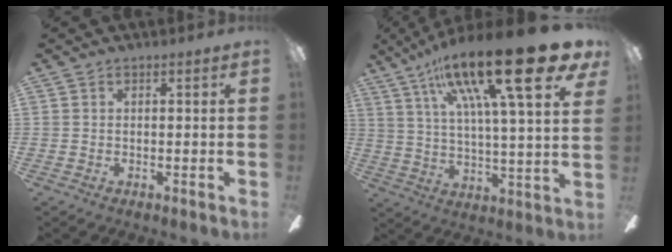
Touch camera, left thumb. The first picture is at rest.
{"total": 27.0, "force": [15.5, 5.6, 21.4], "torque": [-0.353, -0.083, 0.240]}